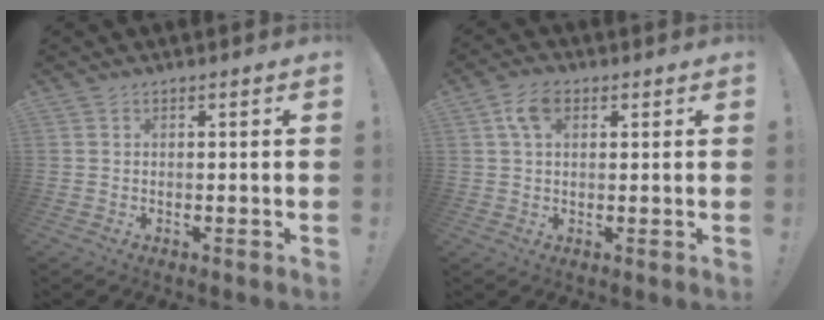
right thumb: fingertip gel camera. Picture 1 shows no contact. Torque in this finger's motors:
{"motor_torque": [-0.18, 0.43, 0.00, 0.09, 0.24]}